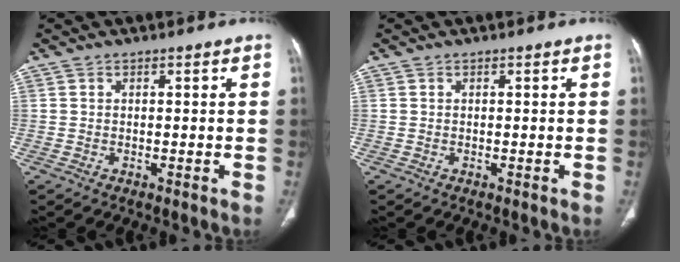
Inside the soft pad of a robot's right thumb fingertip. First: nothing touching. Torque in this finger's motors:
{"motor_torque": [0.00, 0.00, -0.10, 0.10, 0.01]}